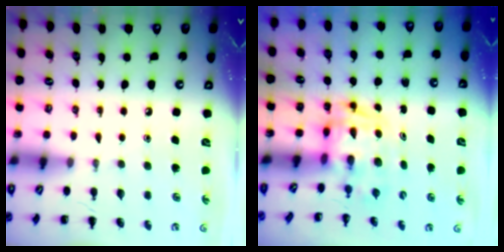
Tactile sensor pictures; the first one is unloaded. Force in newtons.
{"total": 2.8, "press": 2.8, "slide": 0.5}